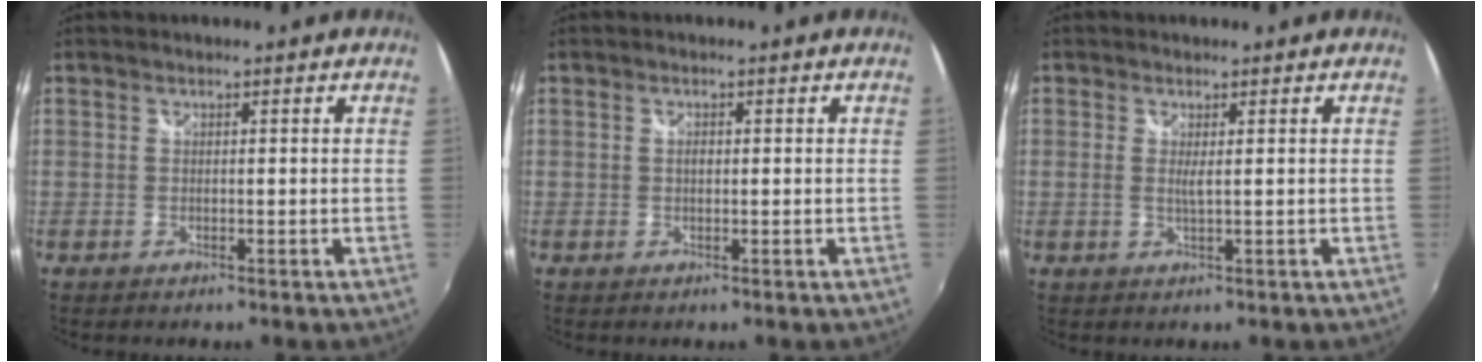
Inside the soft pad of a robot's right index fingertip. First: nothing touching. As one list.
[{"total": 0.9, "force": [0.1, 0.6, 0.7], "torque": [-0.012, 0.002, -0.001]}, {"total": 1.5, "force": [0.3, -0.1, 1.5], "torque": [-0.028, -0.004, 0.002]}]